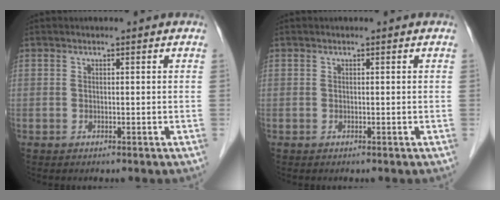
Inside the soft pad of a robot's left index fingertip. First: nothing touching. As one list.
[{"total": 0.0}]